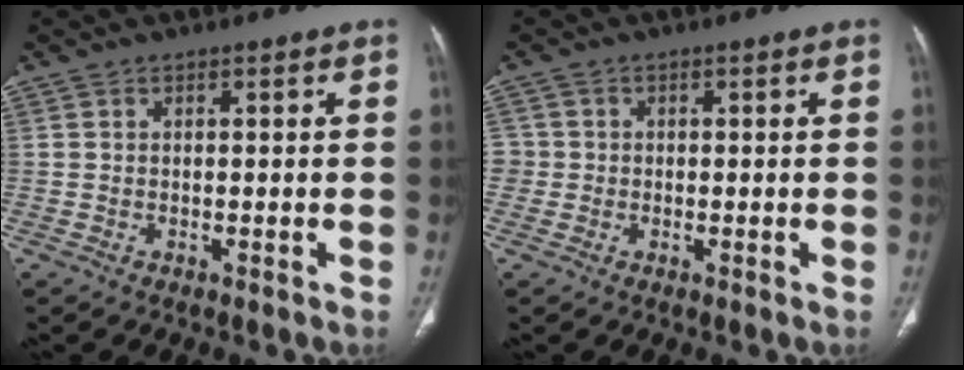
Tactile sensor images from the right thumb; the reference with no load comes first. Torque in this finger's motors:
{"motor_torque": [0.24, 0.01, 0.02, 0.26, 0.03]}